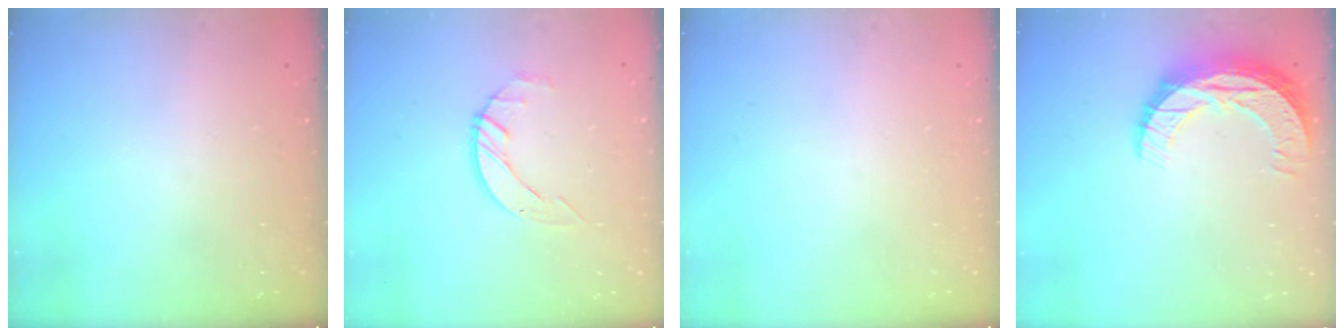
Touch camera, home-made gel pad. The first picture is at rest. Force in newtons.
{"total": 2.7, "press": 2.7, "slide": 0.3}
{"total": 0.0}
{"total": 10.7, "press": 10.7, "slide": 0.8}